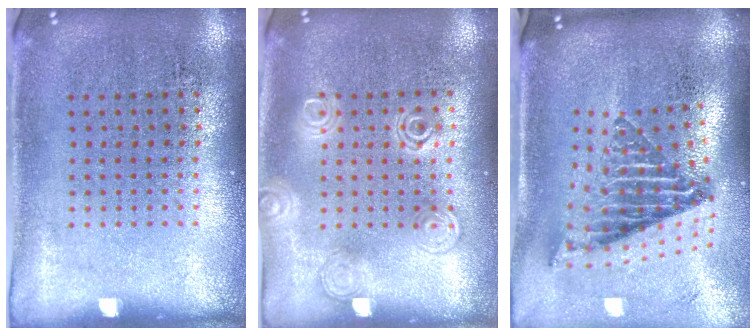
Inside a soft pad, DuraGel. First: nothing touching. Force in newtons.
{"total": 1.2, "press": 1.2, "slide": 0.1}
{"total": 2.6, "press": 1.6, "slide": 2.1}